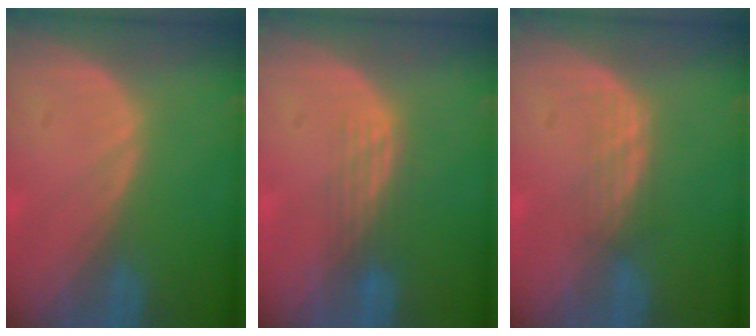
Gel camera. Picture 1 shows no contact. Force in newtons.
{"total": 3.0, "press": 2.7, "slide": 1.3}
{"total": 2.2, "press": 2.2, "slide": 0.4}